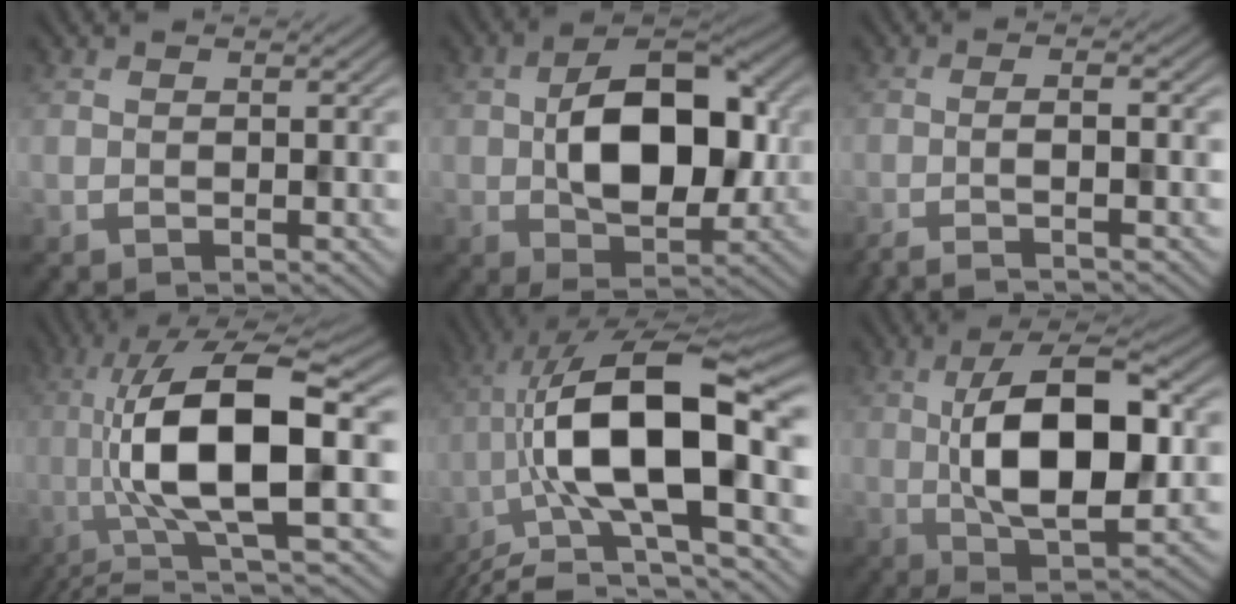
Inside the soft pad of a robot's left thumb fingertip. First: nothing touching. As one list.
[{"total": 10.9, "force": [-0.3, 6.3, 8.9], "torque": [-0.143, 0.005, -0.007]}, {"total": 4.2, "force": [-2.3, 0.3, 3.5], "torque": [-0.050, 0.016, -0.057]}, {"total": 14.6, "force": [-1.0, 4.1, 13.9], "torque": [-0.270, 0.011, -0.019]}, {"total": 18.5, "force": [-2.8, 6.9, 16.9], "torque": [-0.313, 0.012, -0.057]}, {"total": 13.2, "force": [-0.1, 5.1, 12.1], "torque": [-0.209, 0.011, -0.005]}]